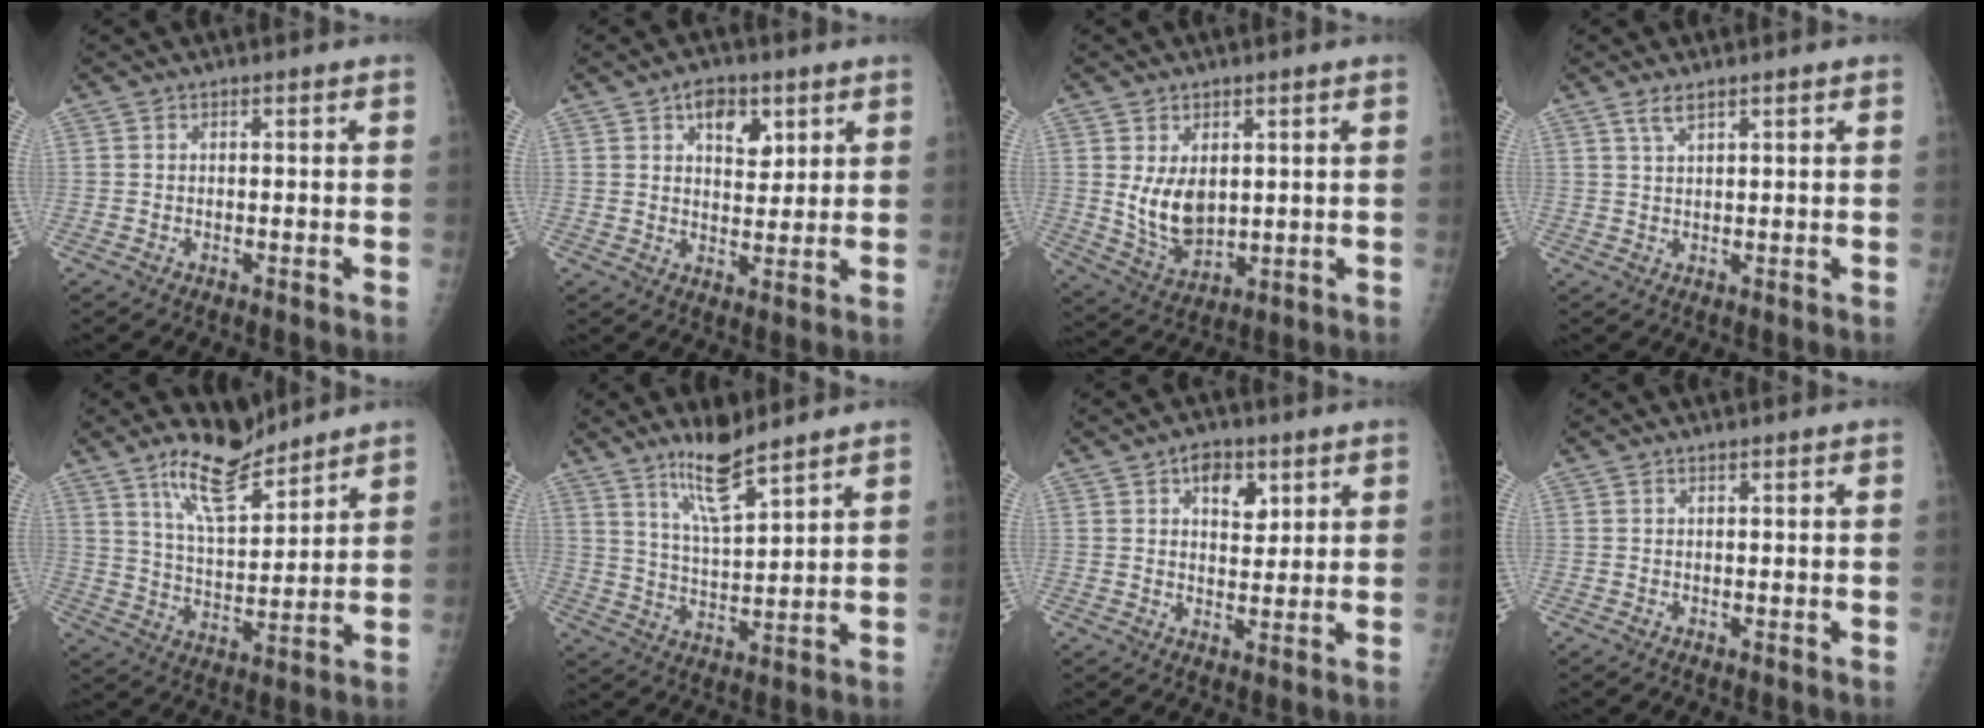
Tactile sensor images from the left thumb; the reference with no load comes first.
{"total": 6.8, "force": [3.3, 4.2, 4.3], "torque": [-0.035, -0.016, 0.049]}
{"total": 8.1, "force": [1.5, 5.2, 6.0], "torque": [-0.089, -0.022, 0.046]}
{"total": 2.2, "force": [1.5, 0.5, 1.5], "torque": [-0.033, -0.002, 0.034]}
{"total": 10.8, "force": [8.7, 3.2, 5.6], "torque": [-0.086, -0.064, 0.166]}
{"total": 9.0, "force": [6.9, 1.4, 5.7], "torque": [-0.101, -0.055, 0.136]}
{"total": 6.1, "force": [2.8, 3.8, 3.8], "torque": [-0.028, -0.013, 0.040]}
{"total": 0.0}